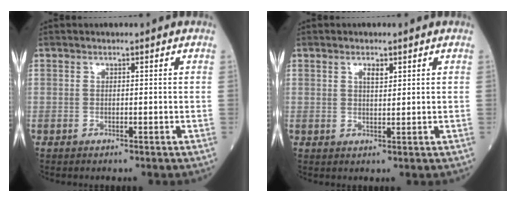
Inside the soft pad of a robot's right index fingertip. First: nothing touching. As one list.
[{"total": 1.8, "force": [1.0, 0.5, 1.4], "torque": [-0.026, 0.000, 0.018]}]